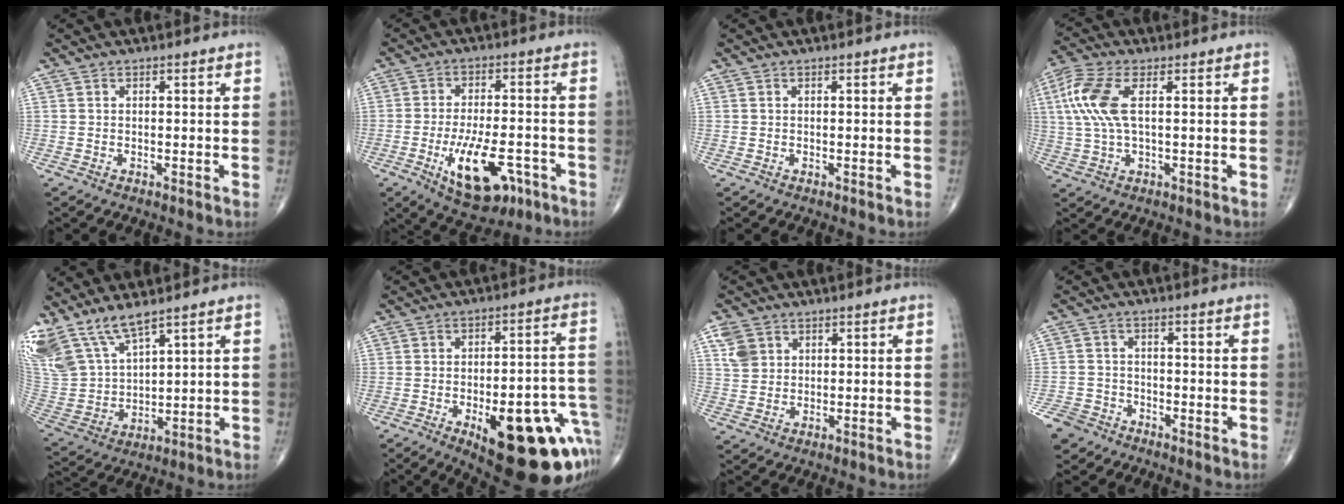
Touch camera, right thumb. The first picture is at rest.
{"total": 13.2, "force": [-5.3, 6.1, 10.5], "torque": [-0.158, 0.017, -0.074]}
{"total": 0.0}
{"total": 9.9, "force": [2.1, 4.1, 8.8], "torque": [-0.228, 0.014, 0.041]}
{"total": 14.0, "force": [10.4, 4.9, 7.9], "torque": [-0.163, -0.042, 0.228]}
{"total": 26.7, "force": [-10.8, 10.0, 22.2], "torque": [-0.198, 0.050, -0.127]}
{"total": 4.7, "force": [2.2, 3.6, 2.0], "torque": [-0.029, -0.005, 0.047]}
{"total": 6.0, "force": [-4.3, 4.0, 1.1], "torque": [-0.017, 0.012, -0.084]}